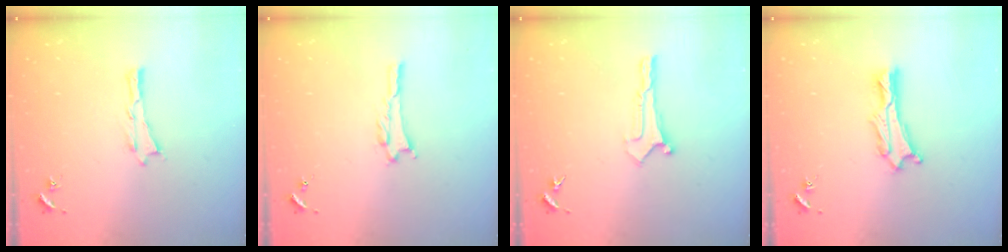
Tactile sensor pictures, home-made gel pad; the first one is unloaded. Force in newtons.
{"total": 0.6, "press": 0.6, "slide": 0.1}
{"total": 0.0}
{"total": 1.1, "press": 1.1, "slide": 0.2}